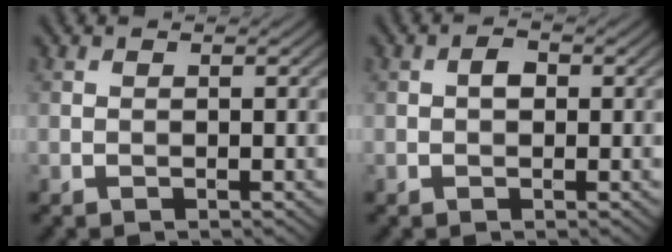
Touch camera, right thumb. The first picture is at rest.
{"total": 1.5, "force": [0.1, 1.0, 1.1], "torque": [-0.018, 0.002, -0.004]}